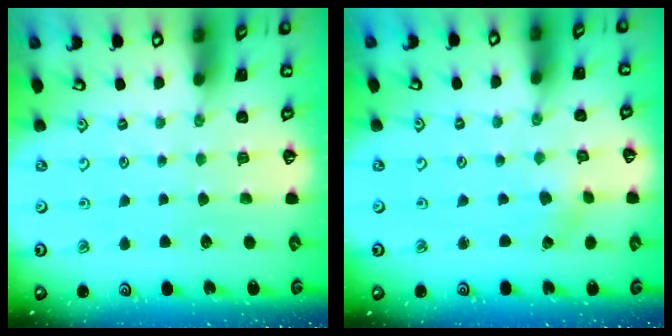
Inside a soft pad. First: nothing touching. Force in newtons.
{"total": 0.6, "press": 0.6, "slide": 0.1}